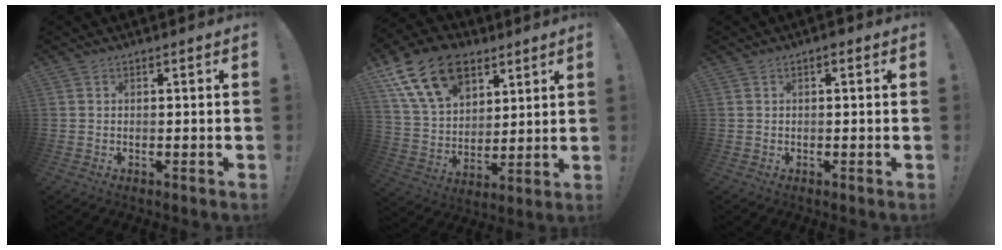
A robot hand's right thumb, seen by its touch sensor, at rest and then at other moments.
{"total": 19.4, "force": [10.1, 12.8, 10.5], "torque": [-0.194, -0.049, 0.190]}
{"total": 1.2, "force": [-0.2, 0.4, 1.1], "torque": [-0.013, 0.002, -0.006]}